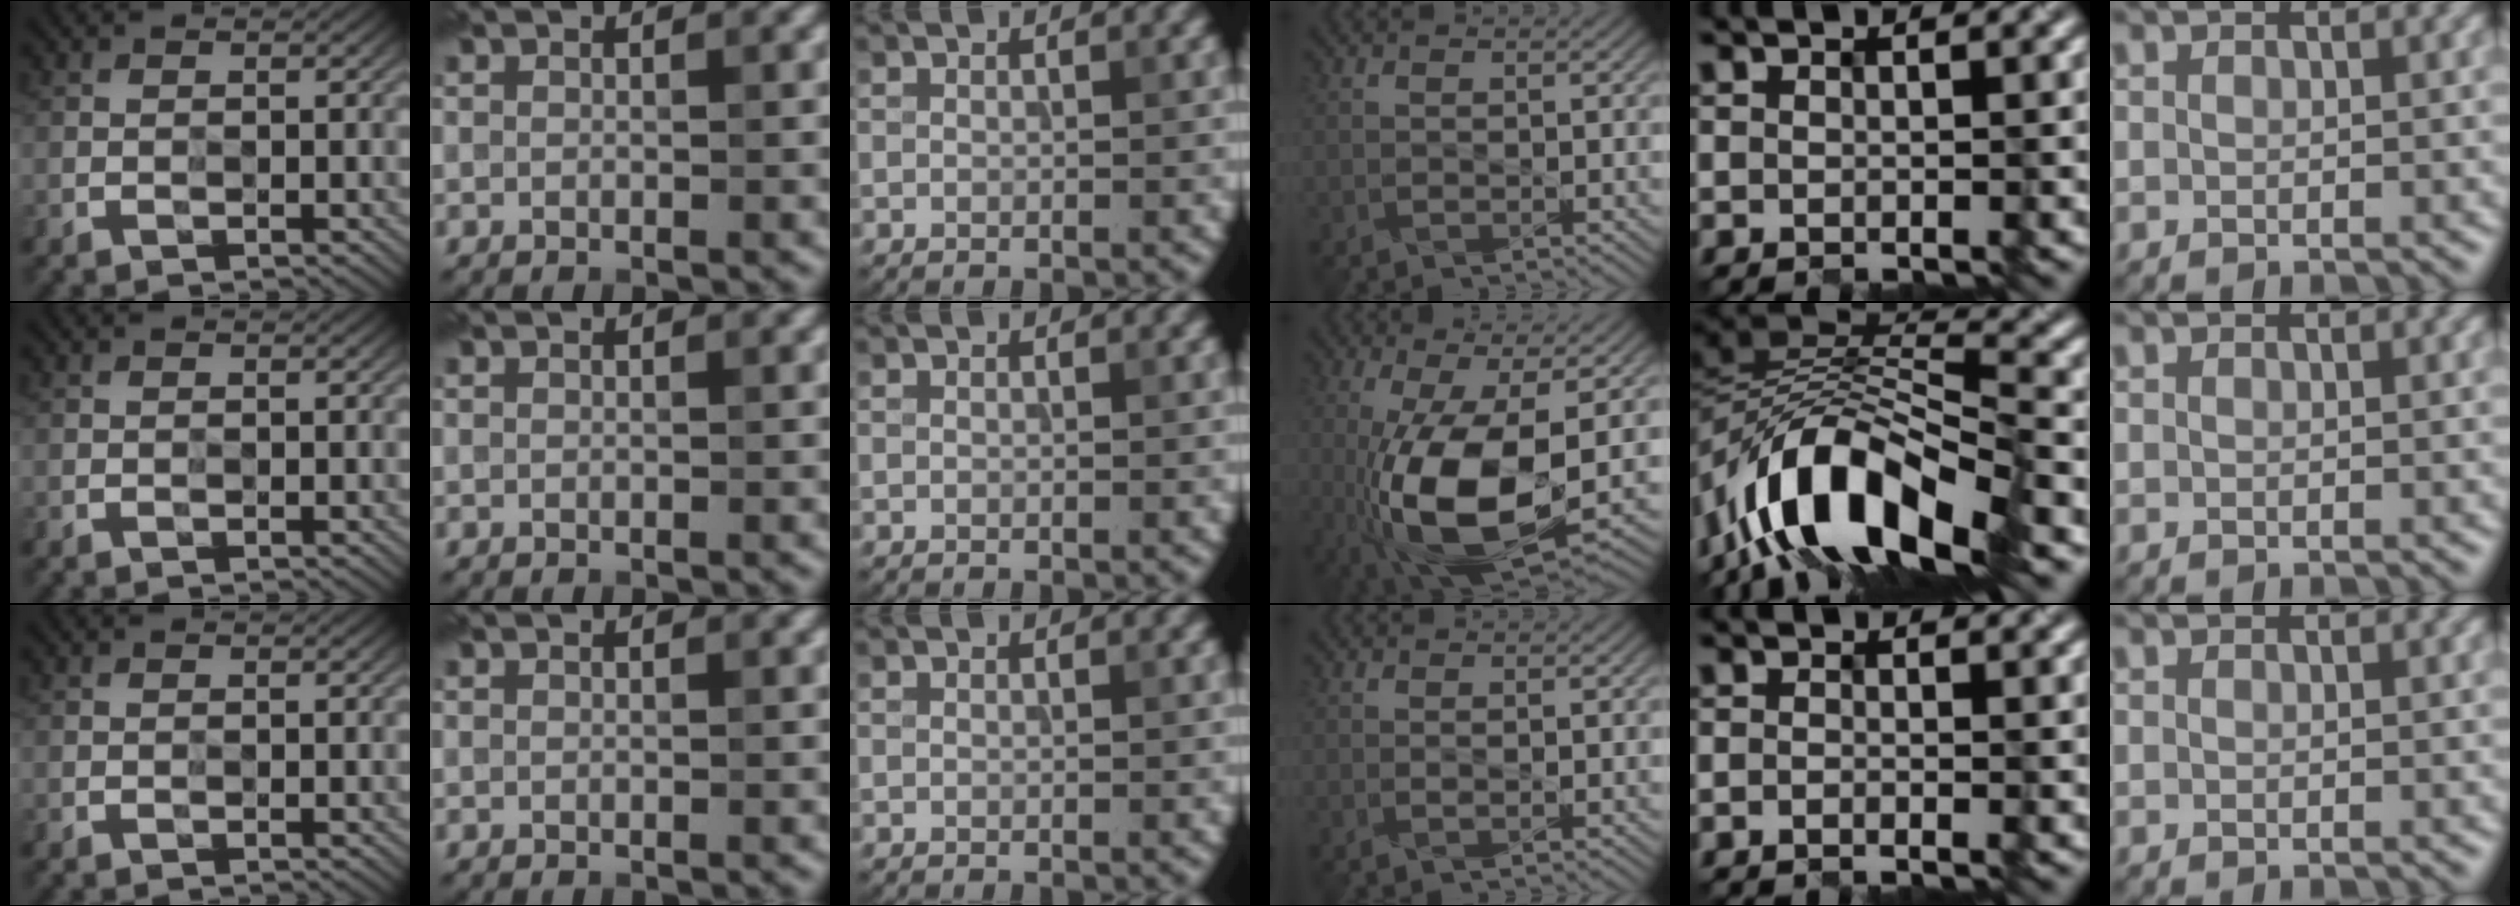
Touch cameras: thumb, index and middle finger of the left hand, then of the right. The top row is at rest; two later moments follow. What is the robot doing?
{"motion": "insert", "object": "pill capsule"}